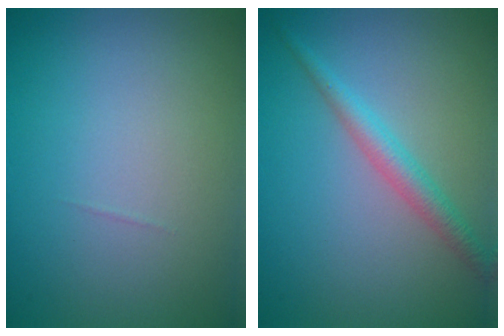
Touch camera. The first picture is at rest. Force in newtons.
{"total": 2.5, "press": 2.5, "slide": 0.1}